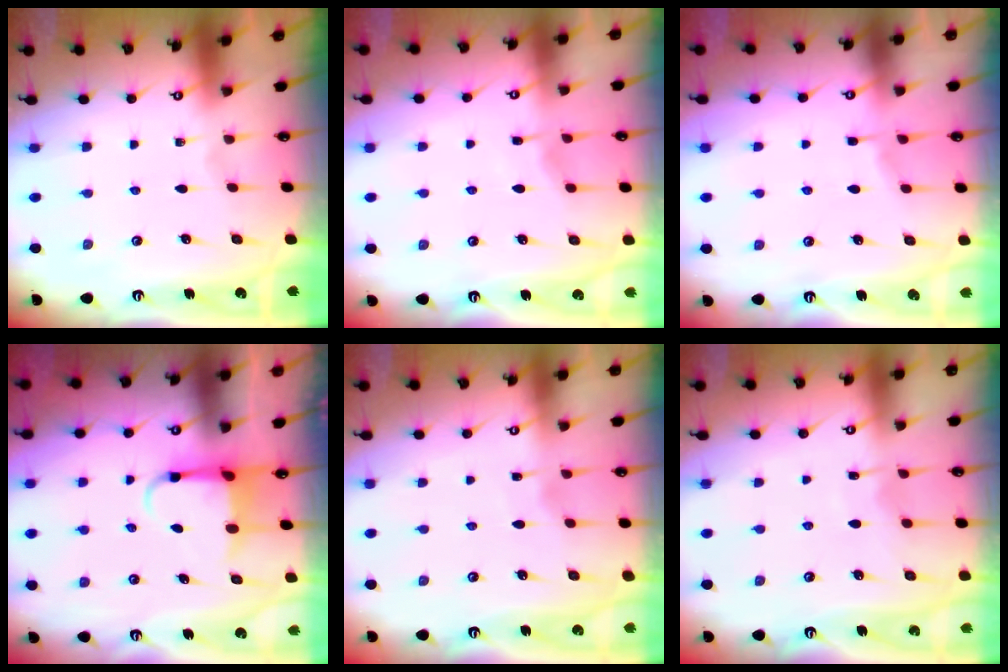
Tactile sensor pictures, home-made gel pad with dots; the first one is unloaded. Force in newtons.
{"total": 2.9, "press": 2.9, "slide": 0.4}
{"total": 3.3, "press": 3.3, "slide": 0.6}
{"total": 3.7, "press": 3.6, "slide": 0.7}
{"total": 2.2, "press": 2.1, "slide": 0.3}
{"total": 5.0, "press": 5.0, "slide": 0.5}